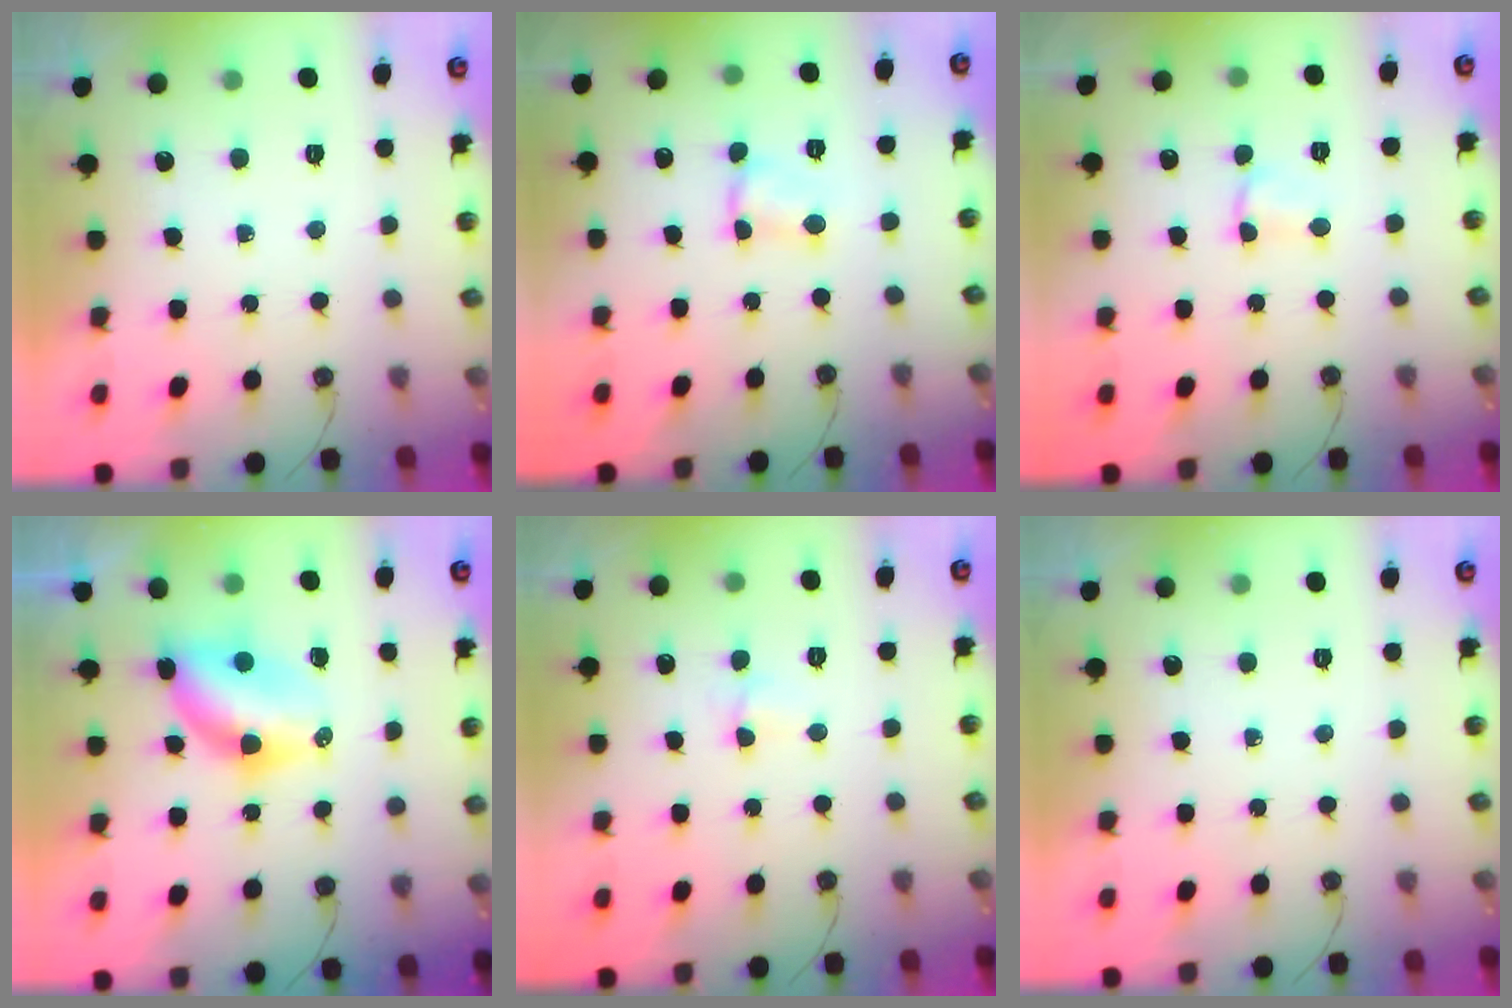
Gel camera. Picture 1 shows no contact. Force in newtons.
{"total": 2.1, "press": 2.1, "slide": 0.3}
{"total": 1.9, "press": 1.9, "slide": 0.3}
{"total": 6.4, "press": 6.4, "slide": 0.4}
{"total": 2.6, "press": 2.5, "slide": 0.5}
{"total": 0.0}